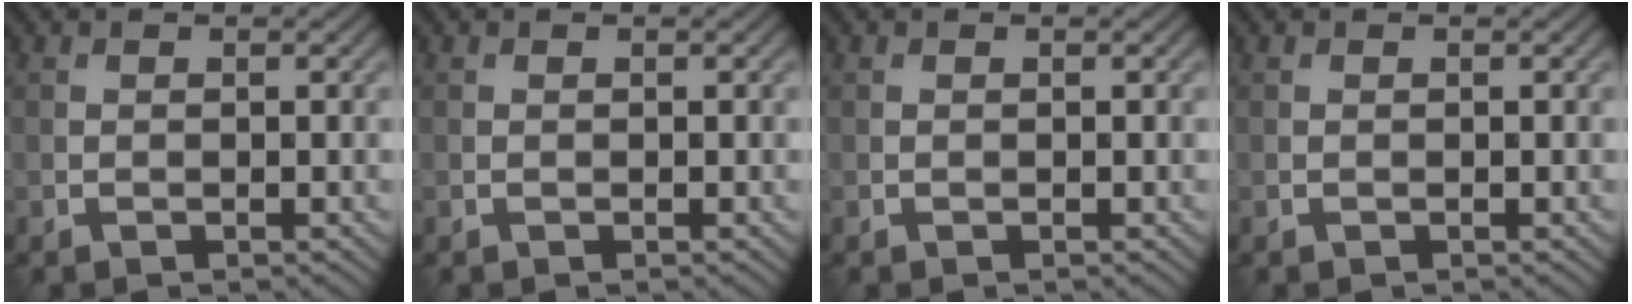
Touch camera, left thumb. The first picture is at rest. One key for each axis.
{"total": 0.0}
{"total": 0.0}
{"total": 0.0}